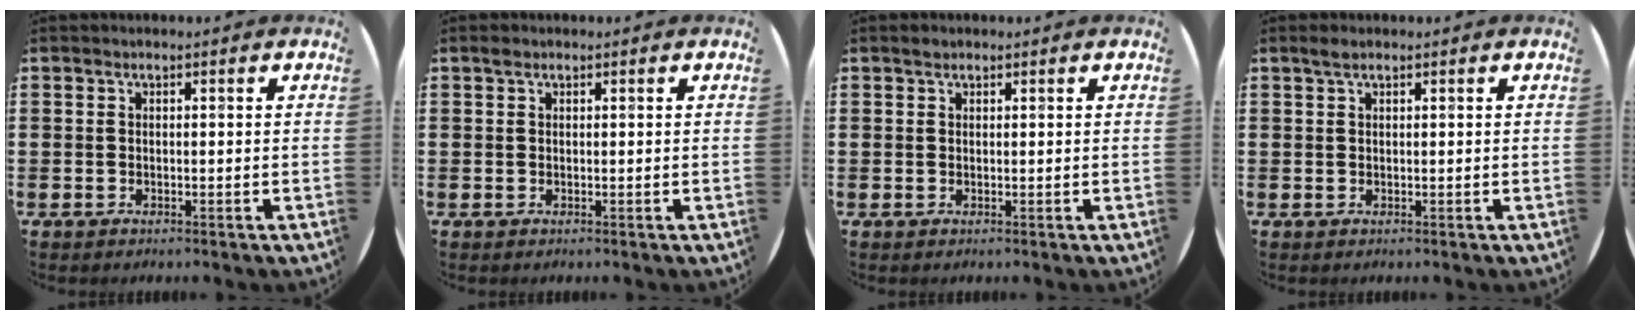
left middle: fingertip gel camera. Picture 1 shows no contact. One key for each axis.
{"total": 0.5, "fx": 0.4, "fy": 0.3, "fz": 0.1, "tx": 0.006, "ty": 0.000, "tz": 0.006}
{"total": 0.6, "fx": 0.5, "fy": 0.3, "fz": 0.1, "tx": 0.005, "ty": 0.000, "tz": 0.008}
{"total": 0.9, "fx": 0.7, "fy": 0.2, "fz": 0.6, "tx": -0.011, "ty": 0.004, "tz": 0.012}